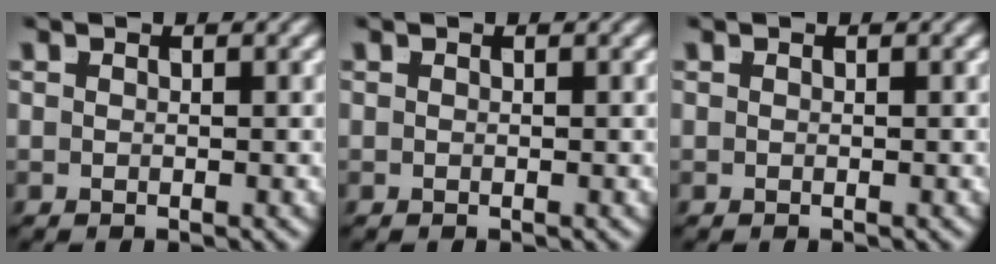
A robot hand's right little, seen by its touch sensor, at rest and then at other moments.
{"total": 0.0}
{"total": 0.0}